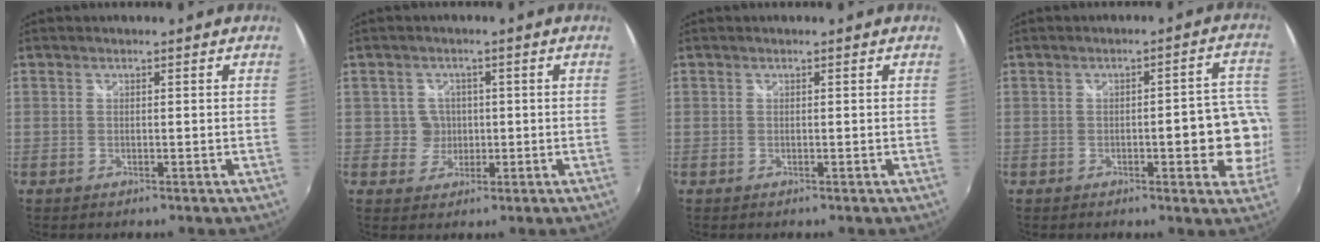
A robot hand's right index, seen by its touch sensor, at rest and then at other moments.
{"total": 3.6, "force": [-0.1, 3.6, 0.0], "torque": [0.001, 0.012, 0.001]}
{"total": 0.0}
{"total": 9.0, "force": [-2.0, 2.4, 8.4], "torque": [-0.111, 0.006, -0.016]}